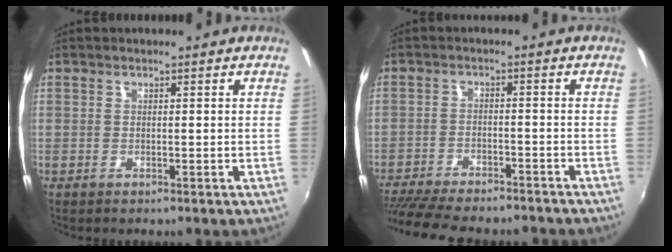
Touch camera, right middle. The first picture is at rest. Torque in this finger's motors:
{"motor_torque": [1.07, -1.06, 0.60, 0.18]}